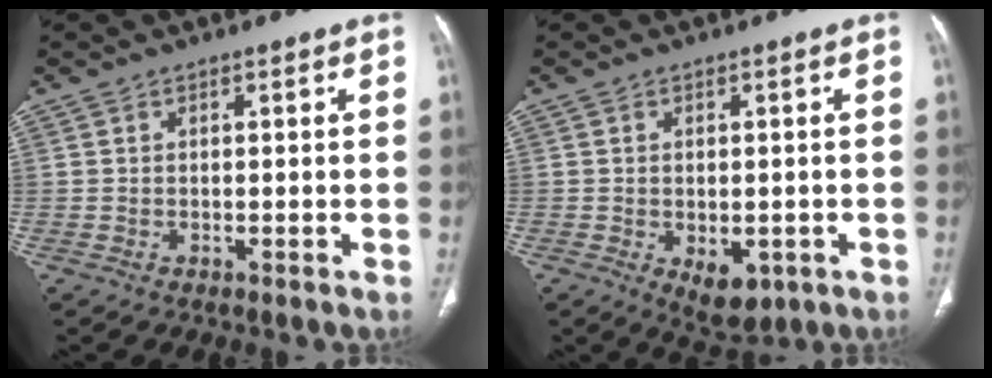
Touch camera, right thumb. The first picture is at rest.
{"total": 6.0, "force": [-1.8, 3.5, 4.4], "torque": [-0.052, -0.003, -0.011]}